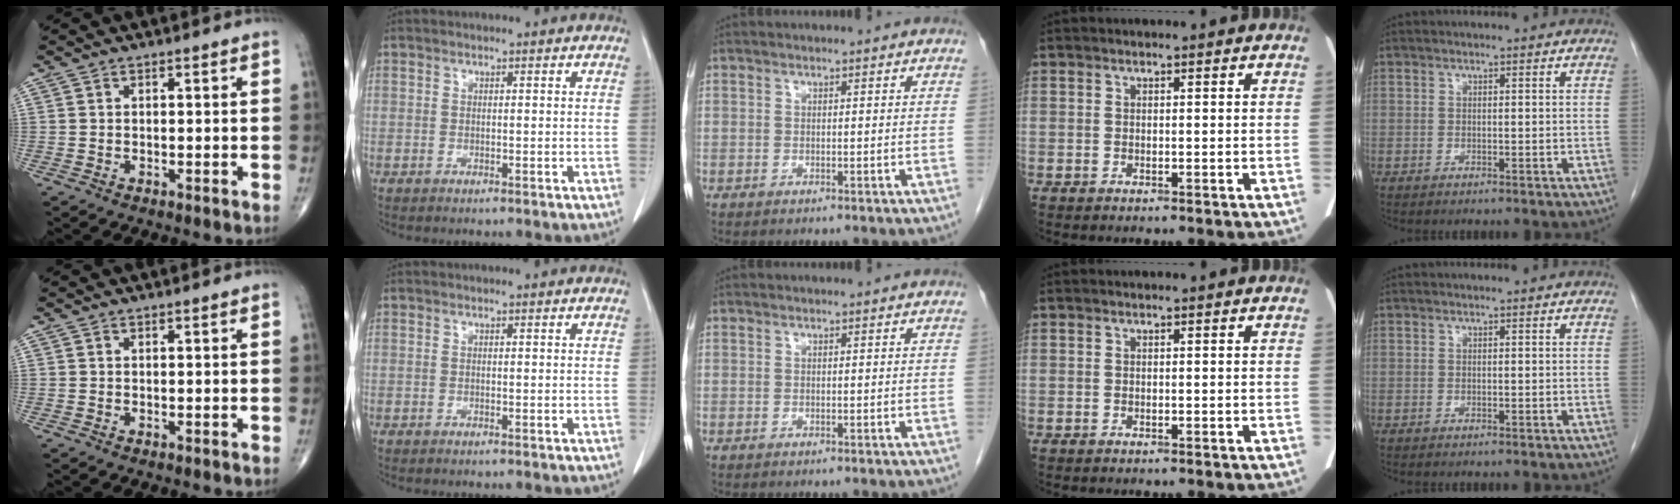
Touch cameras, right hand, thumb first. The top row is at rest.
{}